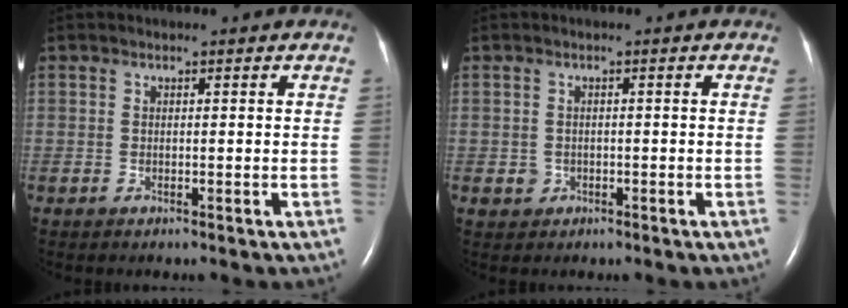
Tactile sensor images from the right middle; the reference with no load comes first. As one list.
[{"total": 1.5, "force": [-0.5, 1.4, 0.2], "torque": [0.000, 0.005, -0.006]}]